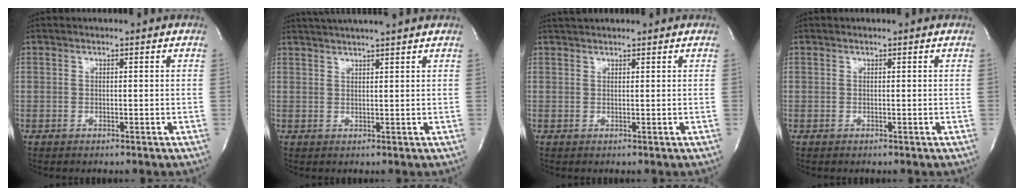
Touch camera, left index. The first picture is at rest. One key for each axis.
{"total": 8.6, "fx": 7.7, "fy": -0.4, "fz": 3.8, "tx": -0.065, "ty": 0.025, "tz": 0.106}
{"total": 2.5, "fx": 2.4, "fy": 0.2, "fz": 0.8, "tx": -0.013, "ty": 0.024, "tz": 0.042}
{"total": 0.0}